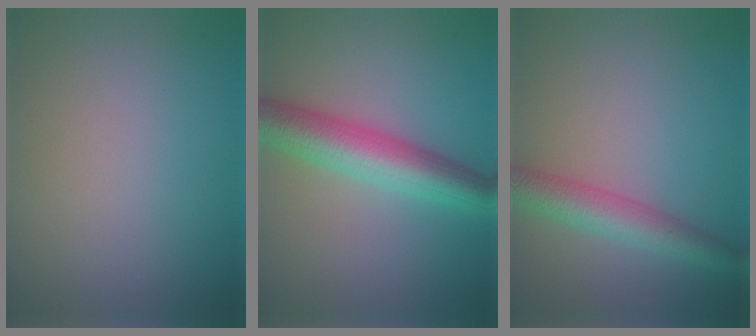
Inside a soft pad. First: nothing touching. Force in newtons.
{"total": 6.6, "press": 6.6, "slide": 0.1}
{"total": 4.2, "press": 4.2, "slide": 0.1}